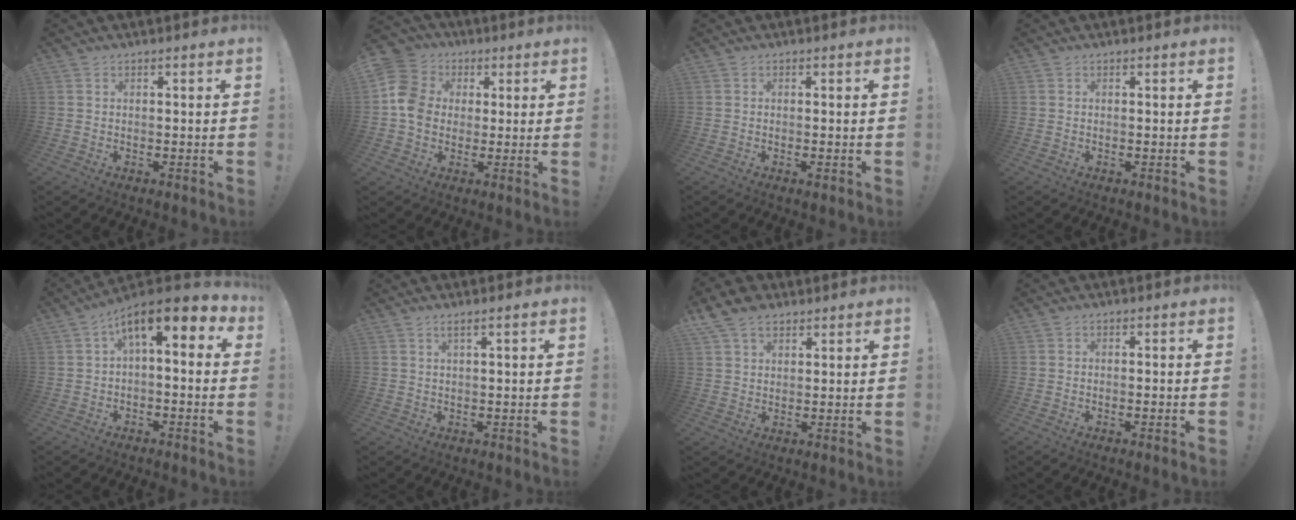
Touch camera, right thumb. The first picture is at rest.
{"total": 11.6, "force": [1.3, 10.4, 4.8], "torque": [-0.084, 0.002, 0.028]}
{"total": 0.6, "force": [-0.2, 0.1, 0.6], "torque": [-0.009, -0.001, -0.002]}
{"total": 0.0}
{"total": 9.1, "force": [3.5, 2.8, 7.9], "torque": [-0.128, -0.020, 0.061]}
{"total": 2.1, "force": [0.9, -0.1, 1.9], "torque": [-0.030, -0.004, 0.013]}
{"total": 7.8, "force": [5.2, 4.6, 3.4], "torque": [-0.058, -0.017, 0.103]}
{"total": 1.2, "force": [-0.7, -0.4, 0.9], "torque": [-0.018, 0.000, -0.012]}